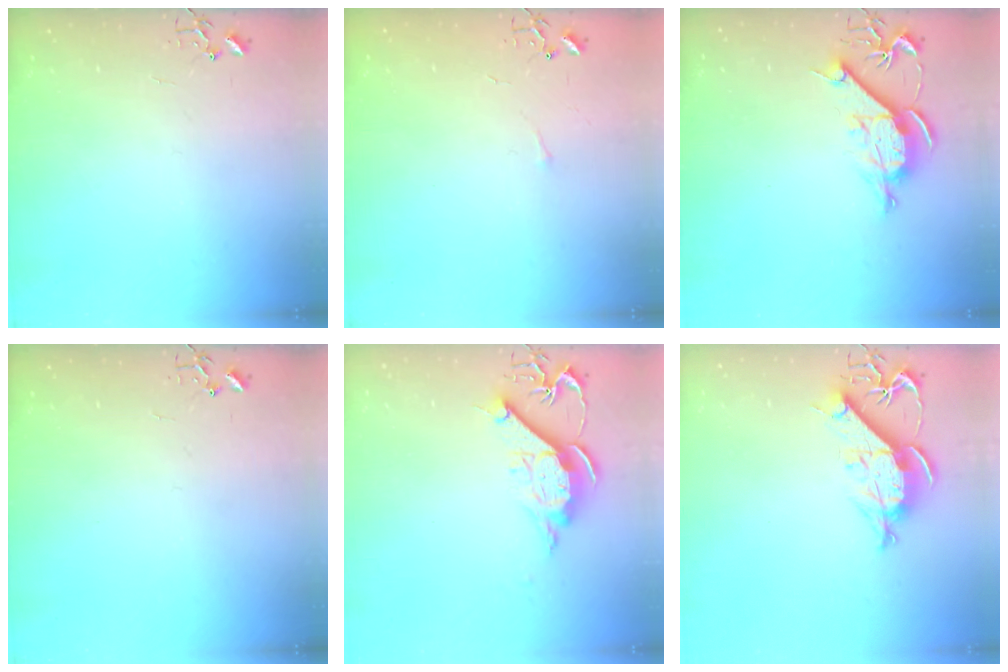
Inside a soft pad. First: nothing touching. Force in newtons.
{"total": 2.7, "press": 2.7, "slide": 0.4}
{"total": 10.1, "press": 10.1, "slide": 0.7}
{"total": 0.0}
{"total": 12.0, "press": 11.9, "slide": 1.2}
{"total": 10.6, "press": 10.5, "slide": 1.1}